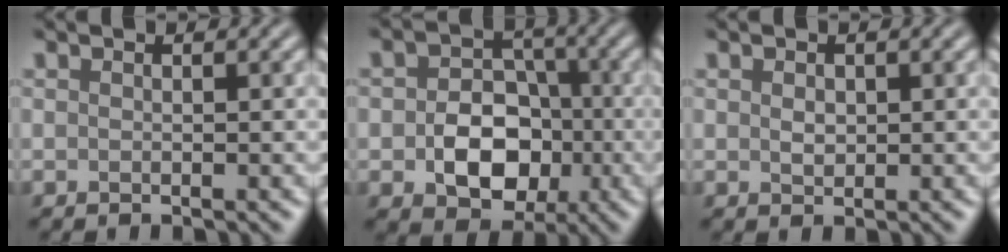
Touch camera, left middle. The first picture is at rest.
{"total": 6.7, "force": [-1.6, 5.1, 4.1], "torque": [-0.063, -0.010, -0.022]}
{"total": 1.1, "force": [0.2, 0.8, 0.7], "torque": [-0.014, -0.003, 0.006]}